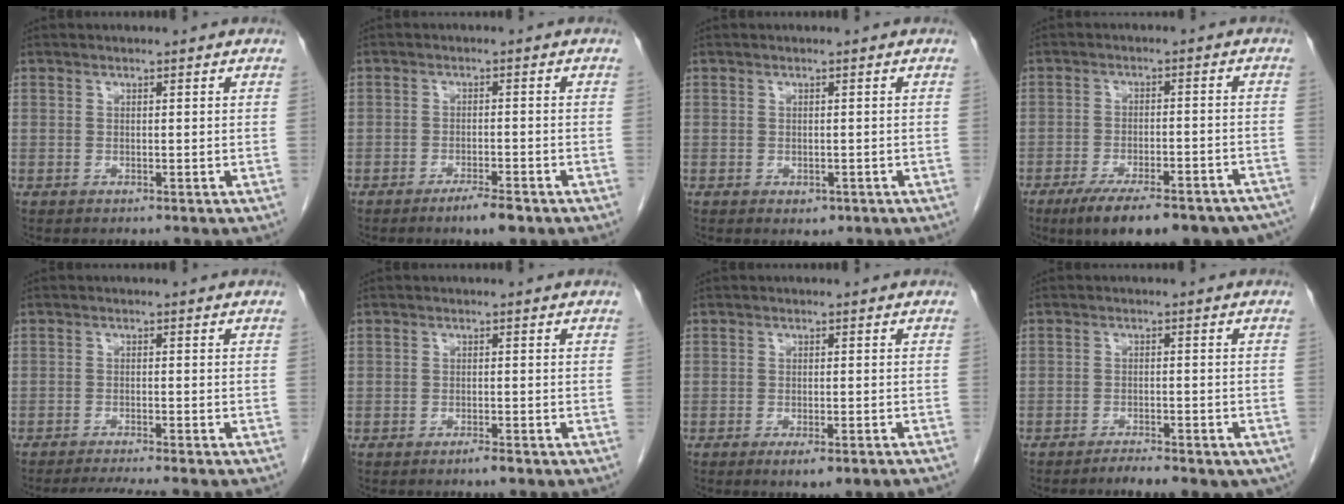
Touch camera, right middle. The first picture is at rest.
{"total": 3.5, "force": [-2.5, 0.5, 2.4], "torque": [-0.041, -0.002, -0.040]}
{"total": 1.4, "force": [-0.6, 0.9, 0.8], "torque": [-0.010, 0.000, -0.002]}
{"total": 20.2, "force": [-16.3, 5.2, 10.7], "torque": [-0.114, 0.004, -0.214]}
{"total": 6.2, "force": [-5.6, -0.7, 2.8], "torque": [-0.035, -0.014, -0.087]}
{"total": 1.4, "force": [-1.1, 0.2, 0.8], "torque": [-0.017, -0.002, -0.016]}
{"total": 3.9, "force": [-2.6, 0.6, 2.9], "torque": [-0.034, -0.007, -0.033]}
{"total": 7.4, "force": [-5.4, 2.2, 4.5], "torque": [-0.053, 0.001, -0.072]}